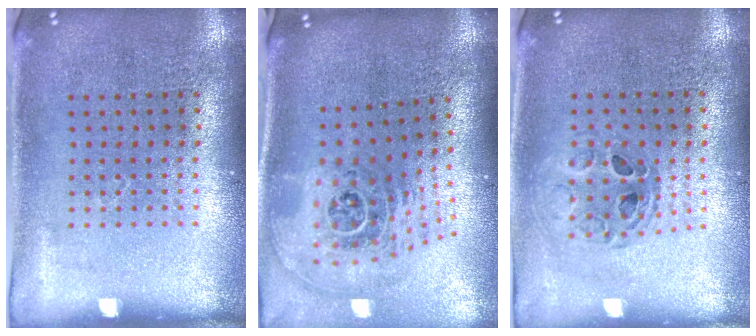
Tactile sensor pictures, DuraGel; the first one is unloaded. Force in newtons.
{"total": 2.7, "press": 1.8, "slide": 2.0}
{"total": 0.9, "press": 0.9, "slide": 0.1}